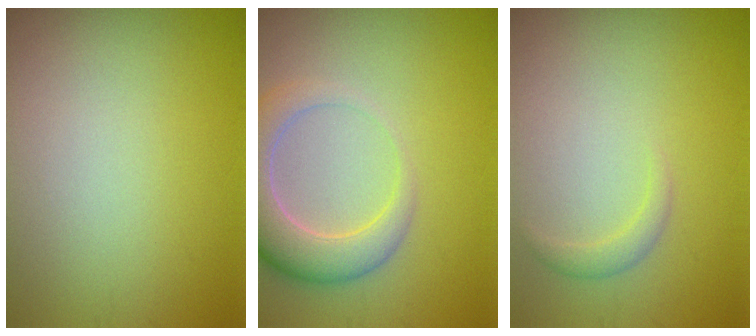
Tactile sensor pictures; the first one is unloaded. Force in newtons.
{"total": 5.6, "press": 5.6, "slide": 0.7}
{"total": 1.2, "press": 1.2, "slide": 0.2}